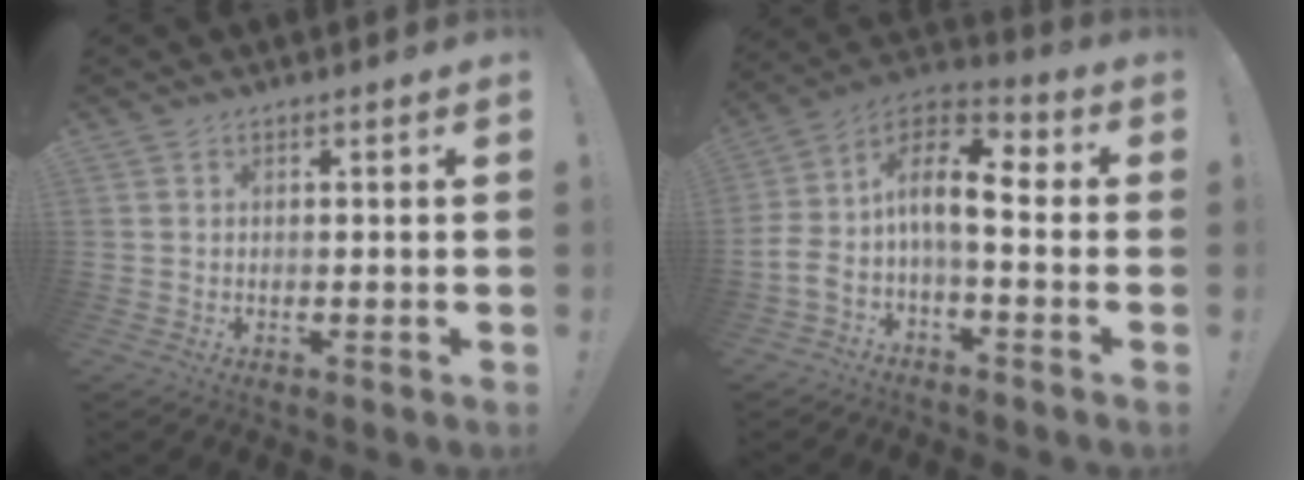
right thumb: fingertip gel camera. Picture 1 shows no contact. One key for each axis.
{"total": 14.0, "fx": 0.1, "fy": 7.0, "fz": 12.1, "tx": -0.231, "ty": 0.005, "tz": 0.001}